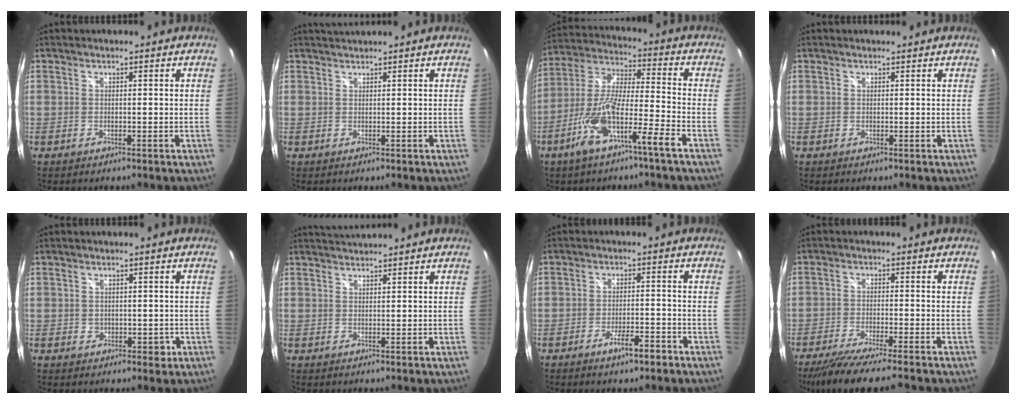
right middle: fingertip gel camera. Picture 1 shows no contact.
{"total": 1.5, "force": [1.4, -0.5, 0.3], "torque": [-0.005, -0.003, 0.025]}
{"total": 12.8, "force": [-7.1, 0.8, 10.6], "torque": [-0.215, -0.002, -0.135]}
{"total": 0.7, "force": [0.7, 0.1, 0.0], "torque": [-0.004, 0.002, 0.010]}
{"total": 2.2, "force": [-0.3, 1.9, 1.0], "torque": [-0.006, -0.001, -0.003]}
{"total": 2.4, "force": [2.4, -0.4, 0.3], "torque": [-0.005, 0.001, 0.042]}
{"total": 4.9, "force": [-3.3, 0.9, 3.5], "torque": [-0.068, -0.004, -0.051]}
{"total": 9.9, "force": [-8.4, -0.3, 5.2], "torque": [-0.112, -0.030, -0.141]}